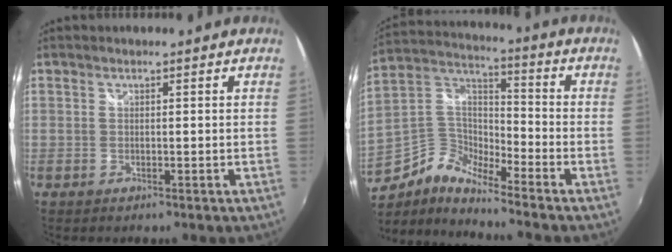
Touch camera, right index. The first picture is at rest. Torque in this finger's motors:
{"motor_torque": [0.23, -0.20, -0.03, -0.03]}